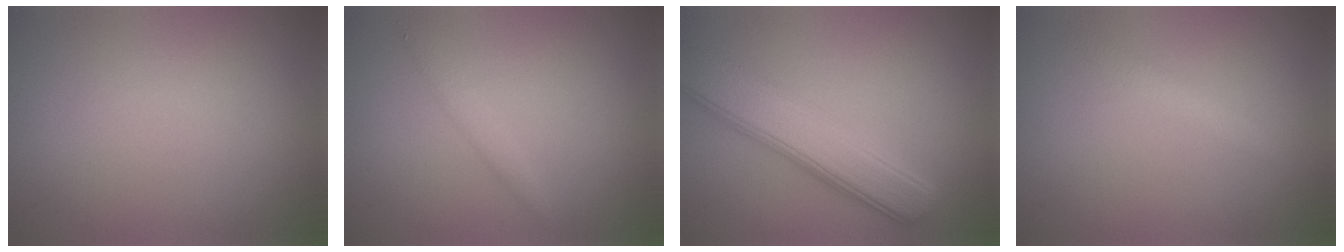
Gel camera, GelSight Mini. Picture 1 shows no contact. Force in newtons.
{"total": 1.3, "press": 1.3, "slide": 0.1}
{"total": 6.4, "press": 6.4, "slide": 0.1}
{"total": 2.0, "press": 2.0, "slide": 0.2}